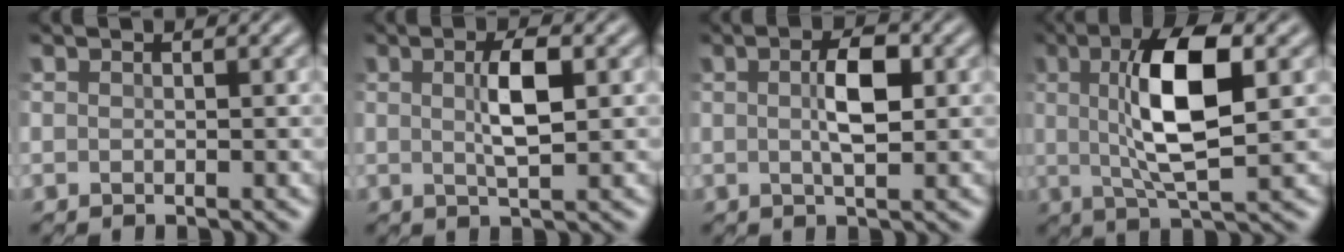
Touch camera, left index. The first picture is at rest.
{"total": 3.2, "force": [0.6, 0.5, 3.1], "torque": [-0.070, 0.004, 0.012]}
{"total": 3.3, "force": [0.4, 0.9, 3.1], "torque": [-0.070, 0.006, 0.006]}
{"total": 7.7, "force": [1.3, 2.0, 7.4], "torque": [-0.136, 0.008, 0.020]}